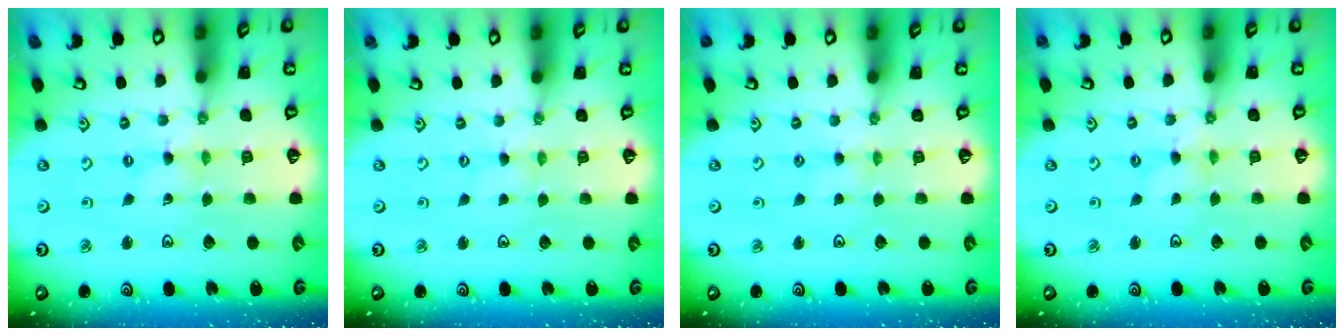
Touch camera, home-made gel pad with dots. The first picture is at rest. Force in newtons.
{"total": 0.0}
{"total": 2.3, "press": 2.3, "slide": 0.5}
{"total": 0.0}